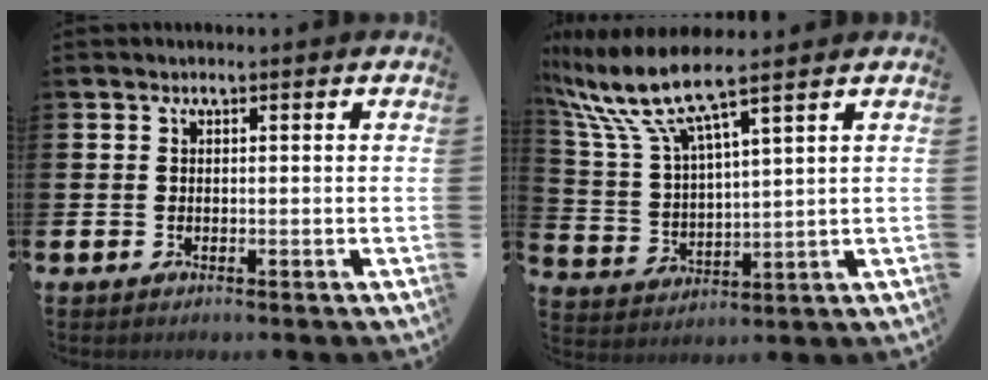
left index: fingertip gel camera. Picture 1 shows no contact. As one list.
[{"total": 8.7, "force": [7.4, 0.6, 4.5], "torque": [-0.123, -0.034, 0.127]}]